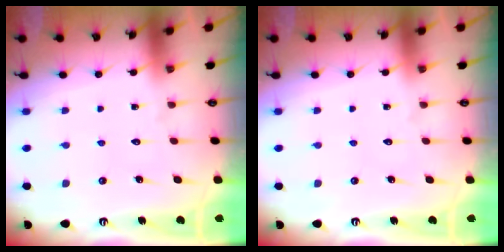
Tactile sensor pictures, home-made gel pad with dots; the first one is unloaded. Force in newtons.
{"total": 0.0}